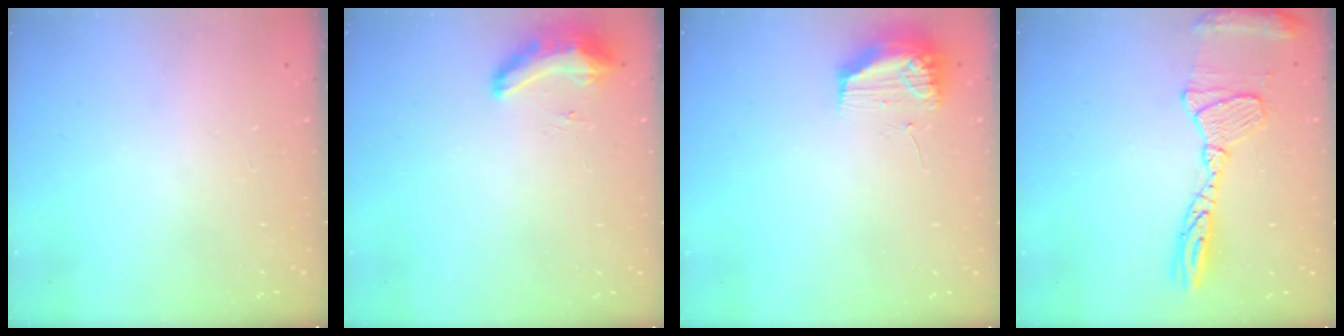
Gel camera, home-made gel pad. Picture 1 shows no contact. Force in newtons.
{"total": 8.6, "press": 8.4, "slide": 1.5}
{"total": 10.7, "press": 10.7, "slide": 0.7}
{"total": 15.2, "press": 15.1, "slide": 1.3}